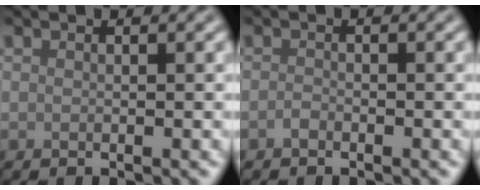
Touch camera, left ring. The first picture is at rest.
{"total": 0.7, "force": [-0.5, 0.2, 0.3], "torque": [-0.006, -0.001, -0.012]}